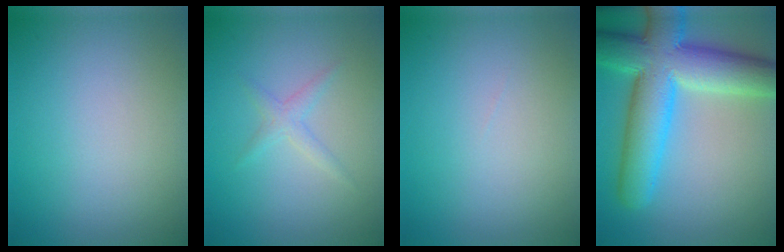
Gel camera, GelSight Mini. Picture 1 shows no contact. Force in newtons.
{"total": 1.3, "press": 1.3, "slide": 0.1}
{"total": 0.0}
{"total": 11.2, "press": 11.2, "slide": 0.4}